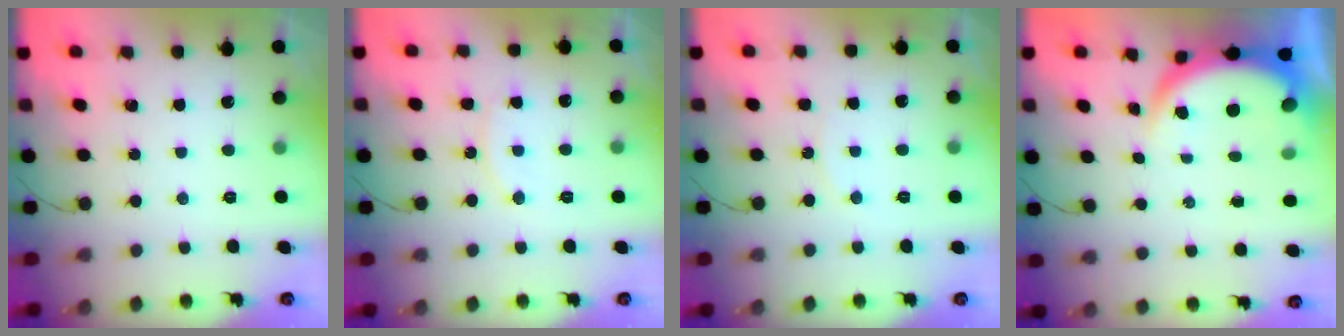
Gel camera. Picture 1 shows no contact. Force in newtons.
{"total": 7.2, "press": 7.2, "slide": 0.4}
{"total": 5.0, "press": 5.0, "slide": 0.6}
{"total": 6.4, "press": 6.1, "slide": 1.6}